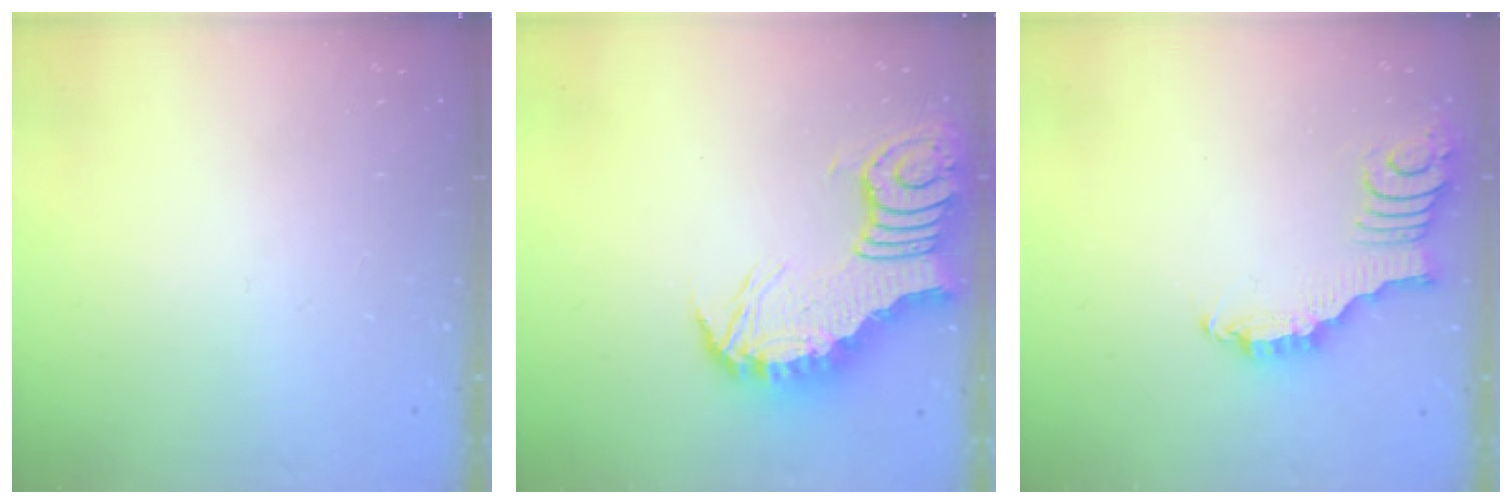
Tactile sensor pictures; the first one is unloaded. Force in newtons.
{"total": 8.3, "press": 8.2, "slide": 1.3}
{"total": 3.3, "press": 3.3, "slide": 0.5}